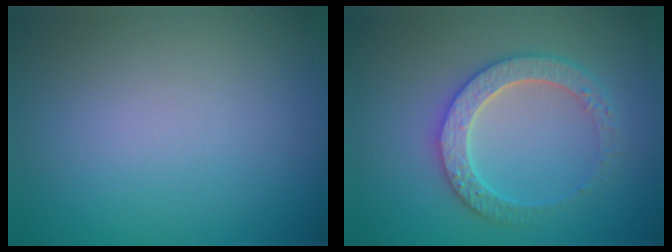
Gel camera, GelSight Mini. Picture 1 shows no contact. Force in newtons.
{"total": 4.4, "press": 4.3, "slide": 1.0}